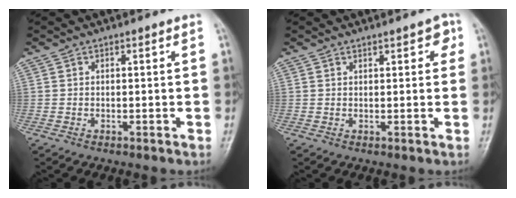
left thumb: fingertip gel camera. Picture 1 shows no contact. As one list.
[{"total": 2.7, "force": [1.4, 1.3, 1.9], "torque": [-0.007, -0.001, 0.015]}]